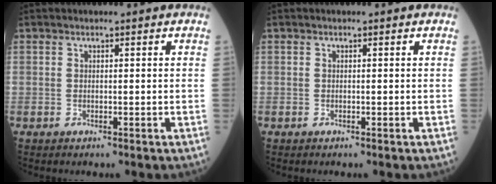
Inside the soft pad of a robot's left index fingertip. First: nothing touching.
{"total": 0.0}